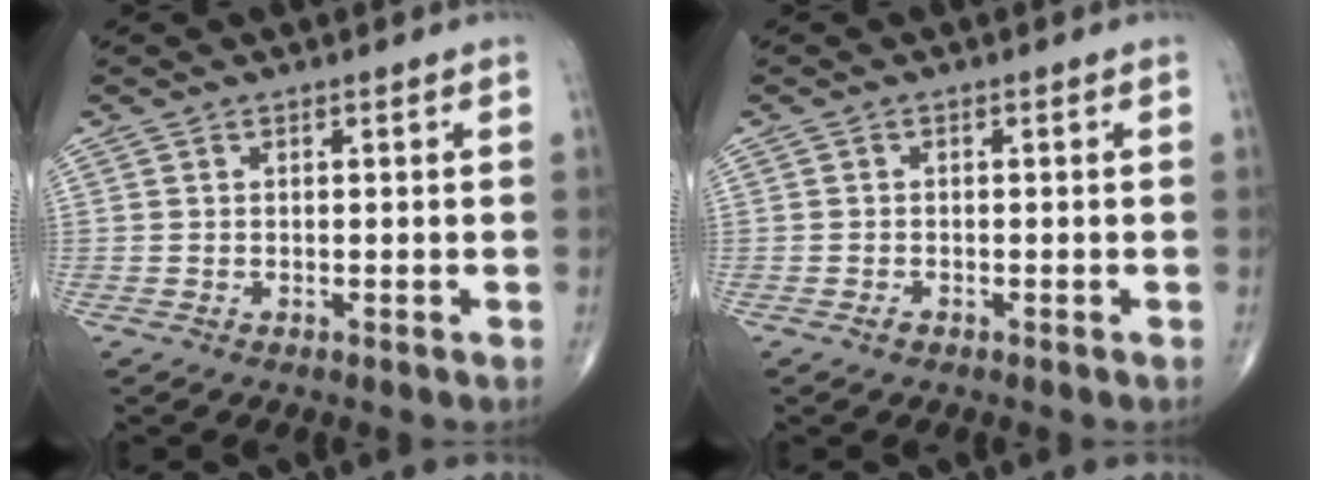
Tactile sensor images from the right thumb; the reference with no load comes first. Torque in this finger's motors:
{"motor_torque": [-0.28, -0.17, -0.07, 0.00, 0.00]}